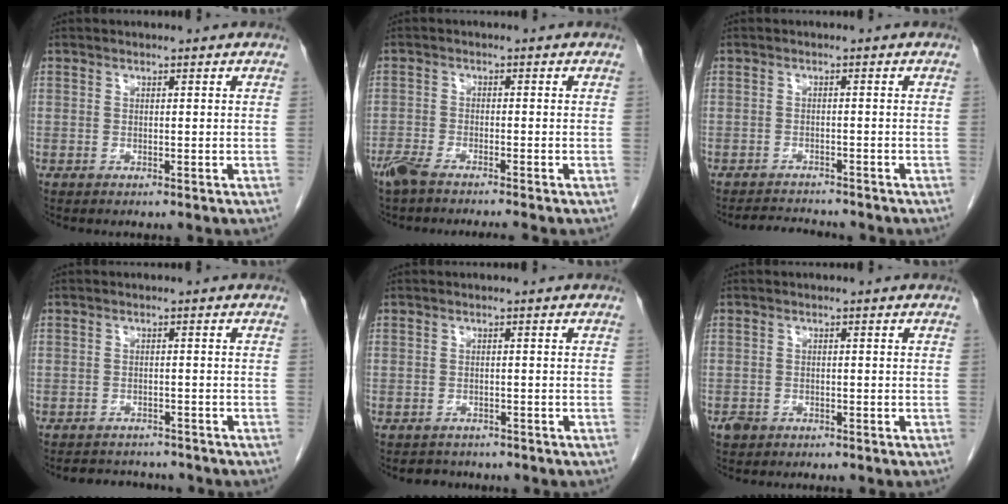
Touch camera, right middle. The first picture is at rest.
{"total": 5.4, "force": [-4.6, 0.1, 2.8], "torque": [-0.046, -0.014, -0.081]}
{"total": 4.0, "force": [-3.9, 0.5, 0.5], "torque": [-0.008, -0.011, -0.062]}
{"total": 5.4, "force": [-5.1, 1.7, 0.8], "torque": [-0.007, 0.001, -0.067]}
{"total": 2.2, "force": [-1.9, 1.1, -0.2], "torque": [-0.003, 0.001, -0.028]}
{"total": 1.5, "force": [-1.0, 1.0, 0.5], "torque": [-0.014, 0.002, -0.015]}